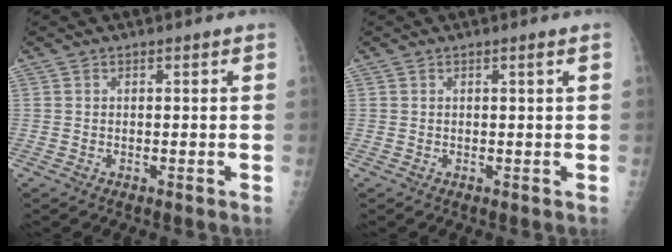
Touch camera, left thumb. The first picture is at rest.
{"total": 0.8, "force": [0.3, -0.2, 0.7], "torque": [-0.017, -0.003, 0.008]}